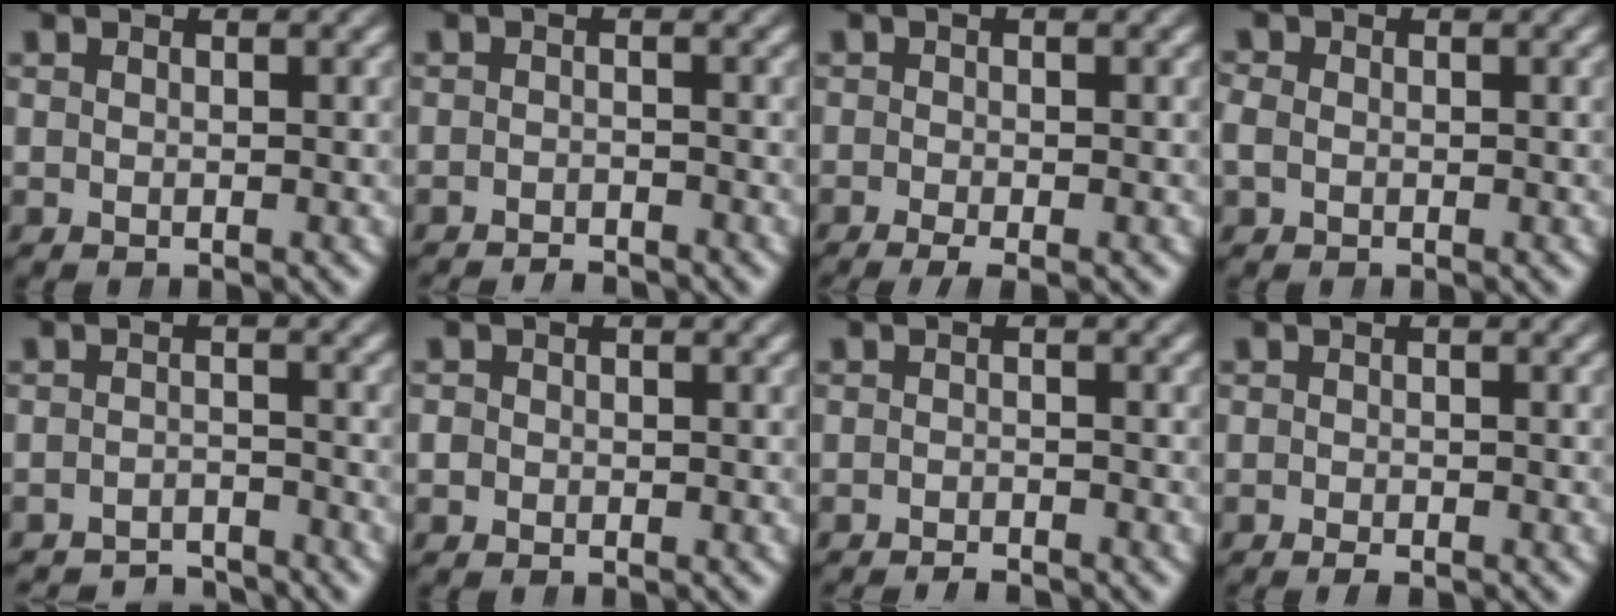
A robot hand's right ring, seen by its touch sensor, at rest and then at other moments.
{"total": 2.4, "force": [-2.4, -0.1, 0.1], "torque": [0.011, -0.005, -0.039]}
{"total": 2.5, "force": [-1.6, 0.6, 1.8], "torque": [-0.024, 0.000, -0.025]}
{"total": 1.5, "force": [-0.5, 1.3, 0.6], "torque": [-0.022, -0.006, -0.005]}
{"total": 4.0, "force": [-4.0, 0.4, 0.3], "torque": [0.015, -0.008, -0.065]}
{"total": 0.9, "force": [-0.5, 0.7, 0.0], "torque": [-0.002, -0.003, -0.008]}
{"total": 2.0, "force": [-2.0, -0.1, 0.1], "torque": [0.009, -0.004, -0.033]}
{"total": 1.0, "force": [-0.9, 0.0, 0.5], "torque": [-0.003, 0.003, -0.017]}